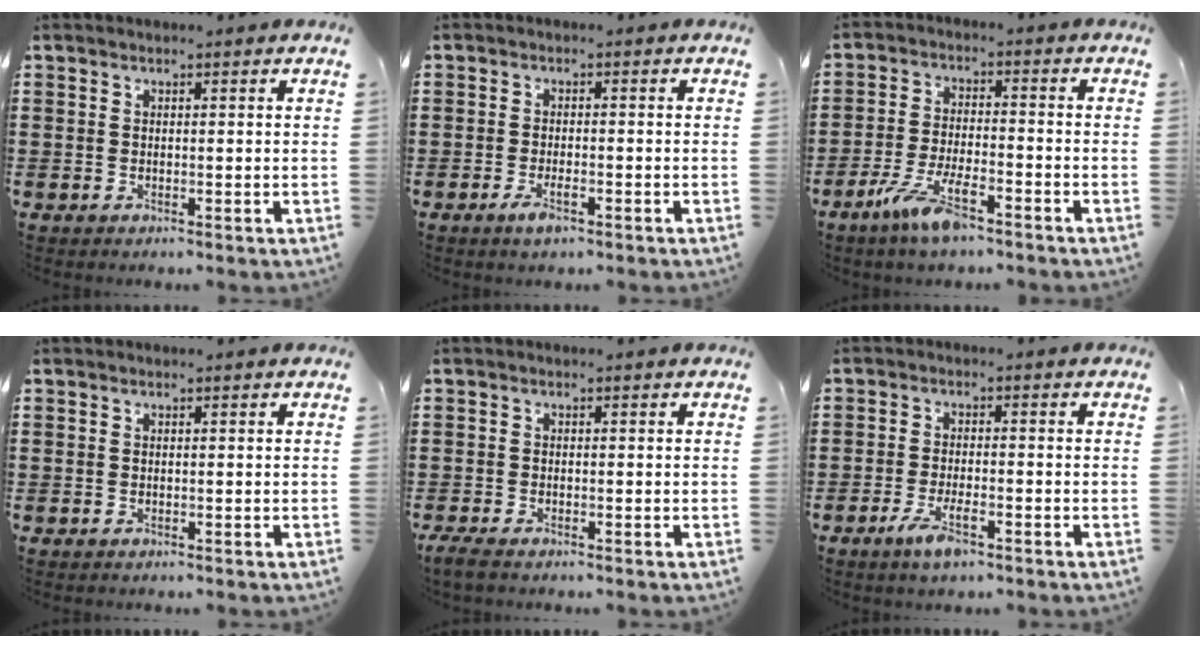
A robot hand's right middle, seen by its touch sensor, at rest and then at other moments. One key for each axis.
{"total": 2.9, "fx": -1.5, "fy": 0.8, "fz": 2.3, "tx": -0.053, "ty": -0.005, "tz": -0.032}
{"total": 7.7, "fx": -4.9, "fy": 1.7, "fz": 5.6, "tx": -0.120, "ty": -0.005, "tz": -0.092}
{"total": 0.0}
{"total": 1.8, "fx": -1.5, "fy": 0.2, "fz": 1.0, "tx": -0.034, "ty": -0.007, "tz": -0.033}
{"total": 5.4, "fx": -3.1, "fy": 1.4, "fz": 4.3, "tx": -0.093, "ty": -0.006, "tz": -0.059}